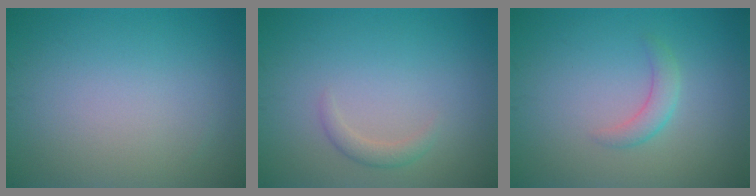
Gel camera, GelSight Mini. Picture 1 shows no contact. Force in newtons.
{"total": 1.3, "press": 1.3, "slide": 0.1}
{"total": 1.8, "press": 1.8, "slide": 0.0}